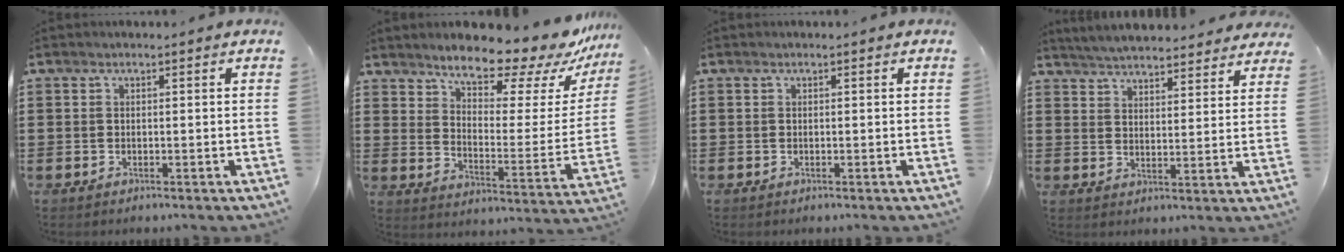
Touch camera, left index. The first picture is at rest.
{"total": 10.1, "force": [9.1, 2.3, 3.7], "torque": [-0.075, -0.073, 0.155]}
{"total": 0.0}
{"total": 5.0, "force": [5.0, 0.0, 0.3], "torque": [-0.028, -0.026, 0.089]}